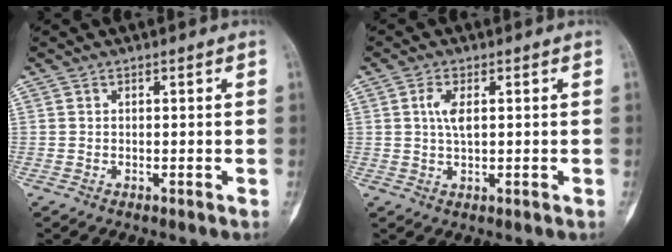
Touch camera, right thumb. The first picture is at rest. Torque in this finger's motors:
{"motor_torque": [0.45, 0.48, 0.35, -0.36, 0.13]}